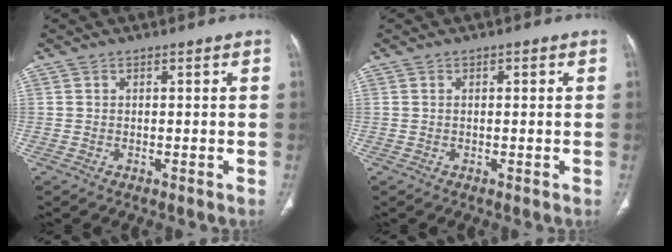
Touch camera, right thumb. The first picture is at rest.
{"total": 0.7, "force": [0.3, 0.3, 0.6], "torque": [-0.011, 0.002, 0.003]}